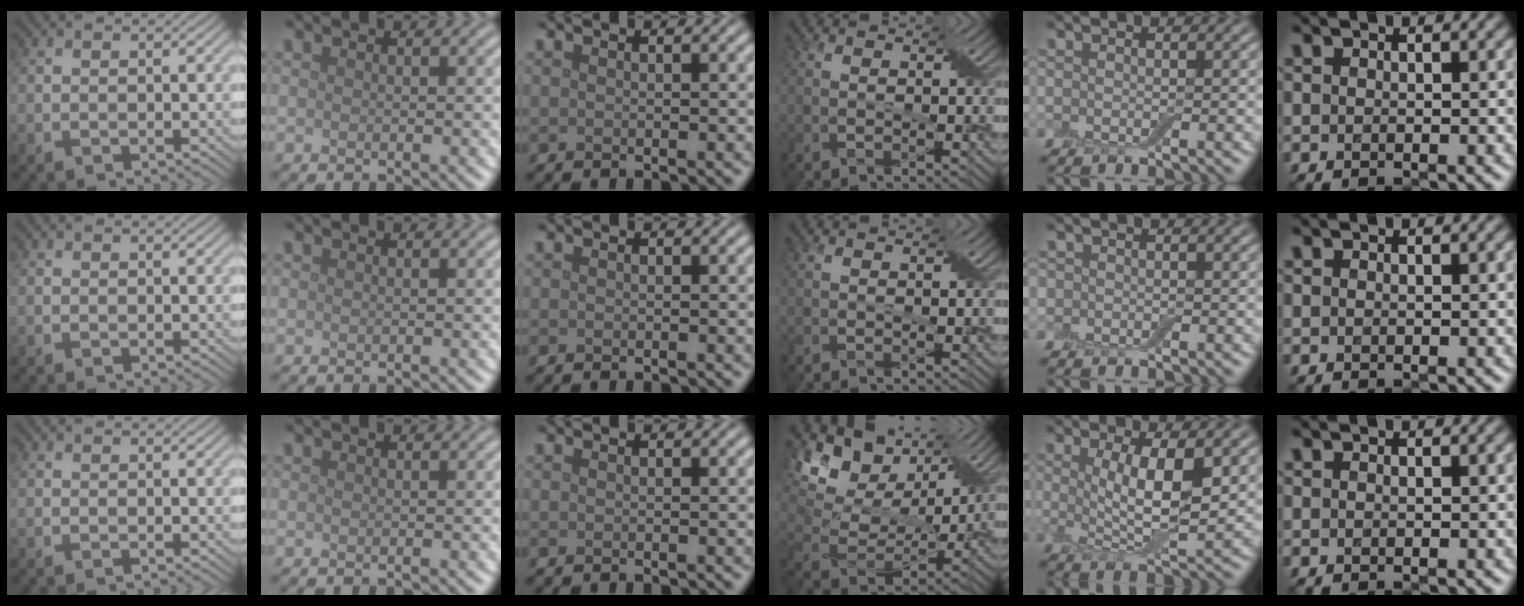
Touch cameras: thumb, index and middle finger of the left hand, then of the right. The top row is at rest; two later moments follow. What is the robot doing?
{"motion": "fold", "object": "bandage"}